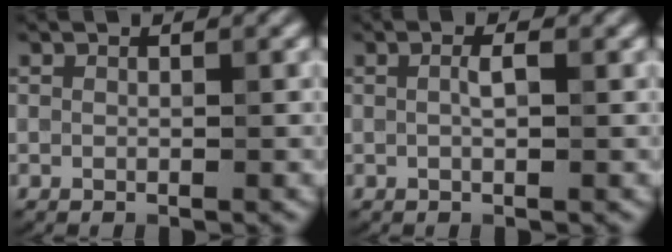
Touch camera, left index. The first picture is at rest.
{"total": 1.1, "force": [0.1, 0.2, 1.1], "torque": [-0.023, 0.001, 0.001]}